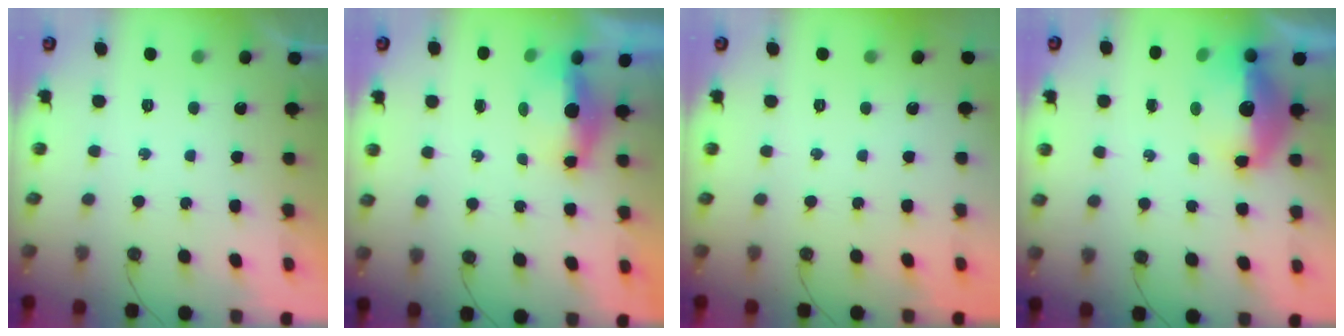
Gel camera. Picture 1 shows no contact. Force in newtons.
{"total": 5.7, "press": 5.7, "slide": 0.8}
{"total": 0.0}
{"total": 14.3, "press": 14.2, "slide": 1.3}